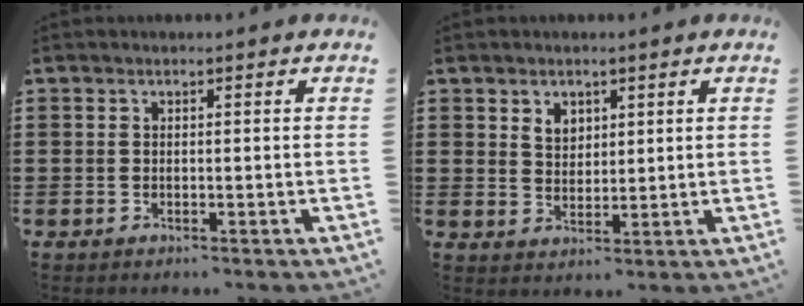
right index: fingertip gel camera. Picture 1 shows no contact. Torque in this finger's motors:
{"motor_torque": [0.07, -0.07, 0.03, 0.04]}